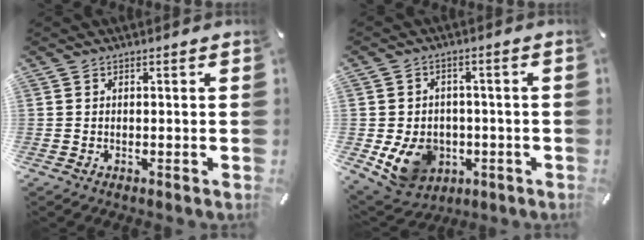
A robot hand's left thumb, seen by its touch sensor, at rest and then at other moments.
{"total": 10.9, "force": [-3.1, 8.9, 5.4], "torque": [-0.121, 0.011, -0.050]}